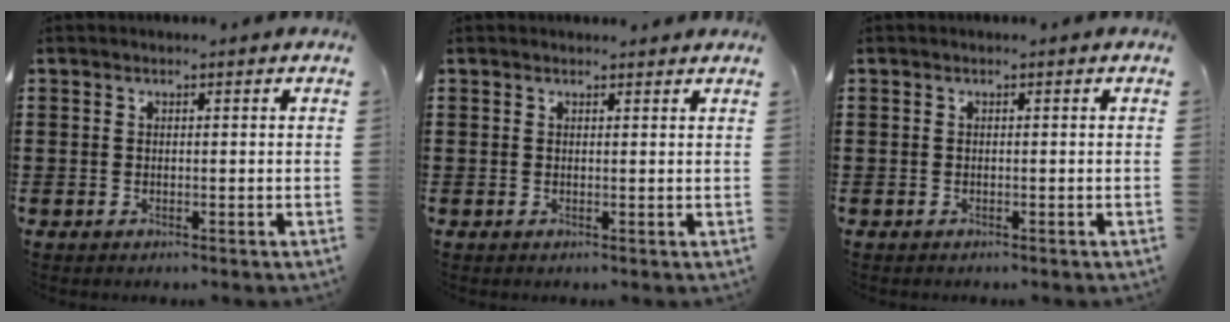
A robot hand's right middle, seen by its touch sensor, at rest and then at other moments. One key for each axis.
{"total": 0.7, "fx": 0.7, "fy": 0.2, "fz": 0.1, "tx": 0.004, "ty": -0.003, "tz": 0.010}
{"total": 0.0}